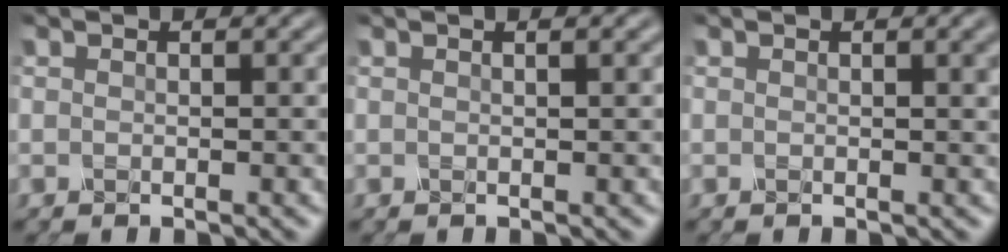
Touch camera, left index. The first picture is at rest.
{"total": 1.5, "force": [0.5, 0.6, 1.2], "torque": [-0.008, 0.010, -0.012]}
{"total": 2.4, "force": [0.4, 1.0, 2.1], "torque": [-0.014, 0.012, -0.001]}